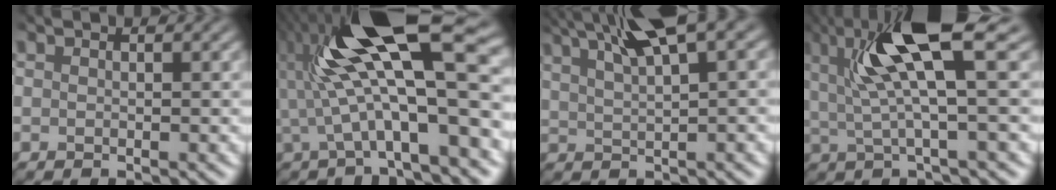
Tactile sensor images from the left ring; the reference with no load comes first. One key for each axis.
{"total": 12.1, "fx": 1.4, "fy": 3.9, "fz": 11.3, "tx": -0.210, "ty": 0.006, "tz": 0.033}
{"total": 6.1, "fx": 4.1, "fy": 0.9, "fz": 4.4, "tx": -0.086, "ty": 0.014, "tz": 0.082}
{"total": 6.3, "fx": 2.2, "fy": 0.9, "fz": 5.9, "tx": -0.129, "ty": -0.007, "tz": 0.046}